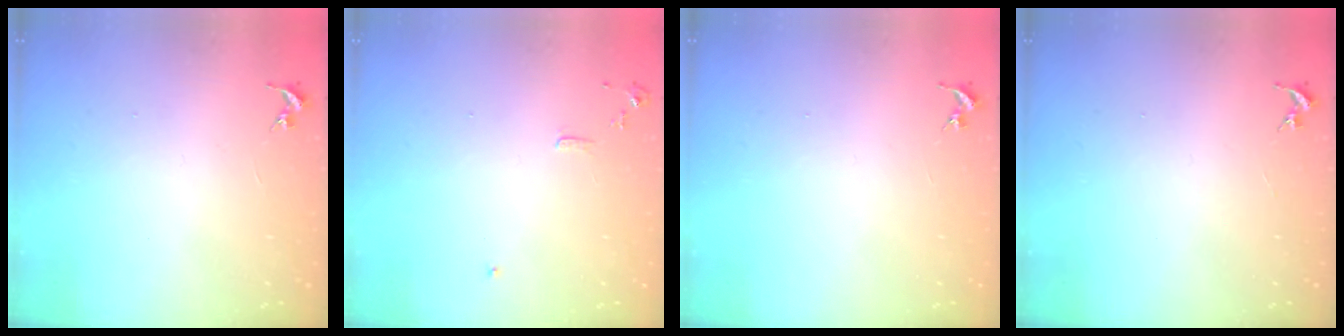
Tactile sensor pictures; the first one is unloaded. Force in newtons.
{"total": 6.0, "press": 6.0, "slide": 0.7}
{"total": 0.0}
{"total": 0.0}